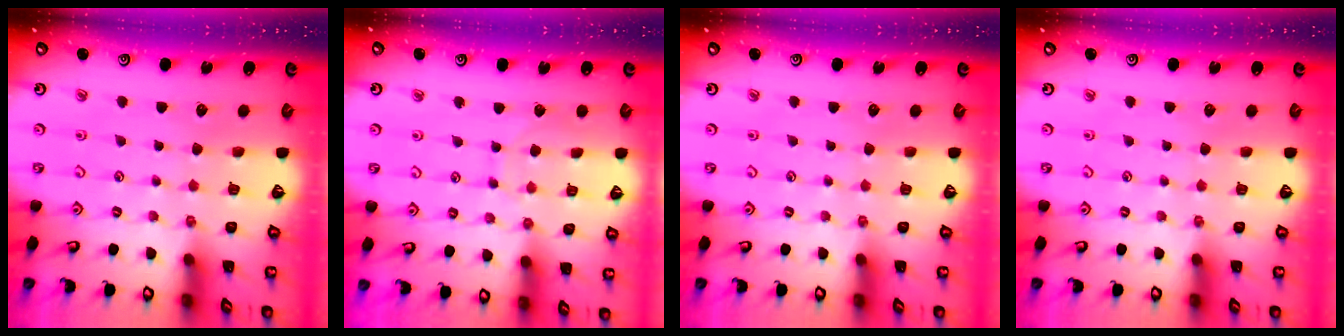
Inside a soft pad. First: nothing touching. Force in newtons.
{"total": 6.7, "press": 6.7, "slide": 0.4}
{"total": 0.0}
{"total": 0.0}